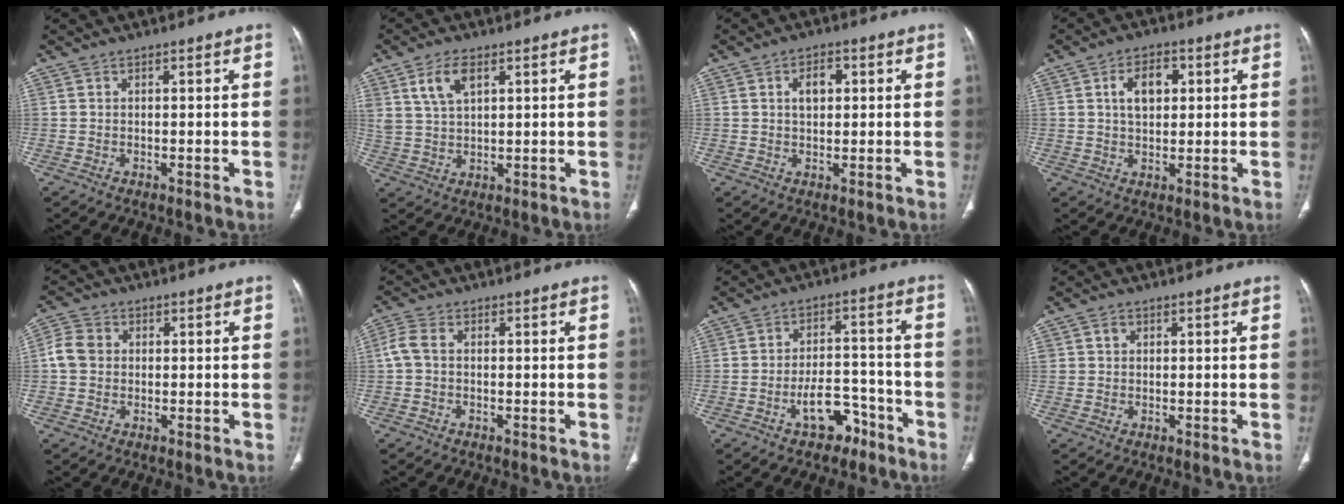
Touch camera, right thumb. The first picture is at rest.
{"total": 6.4, "force": [3.2, 3.3, 4.4], "torque": [-0.083, -0.010, 0.068]}
{"total": 4.1, "force": [1.1, 2.6, 3.0], "torque": [-0.041, 0.003, 0.017]}
{"total": 6.6, "force": [1.8, 4.2, 4.8], "torque": [-0.064, 0.002, 0.027]}
{"total": 4.7, "force": [0.2, 4.0, 2.4], "torque": [-0.044, 0.012, -0.002]}
{"total": 3.4, "force": [-0.1, 2.3, 2.5], "torque": [-0.064, 0.008, -0.009]}
{"total": 7.9, "force": [-4.7, 4.5, 4.4], "torque": [-0.048, 0.053, -0.071]}
{"total": 1.6, "force": [0.5, 1.4, 0.5], "torque": [0.001, 0.000, 0.006]}